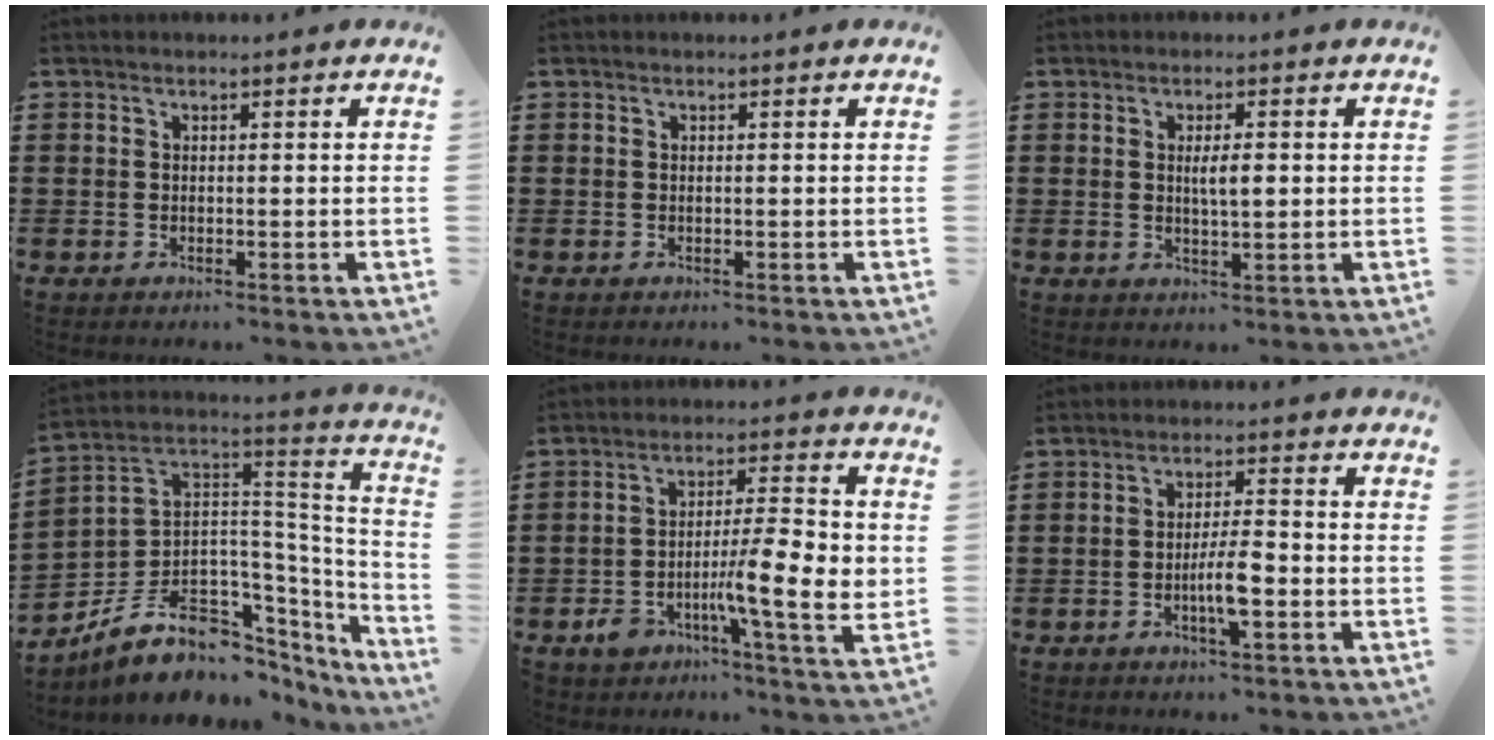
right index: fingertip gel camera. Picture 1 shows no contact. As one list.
[{"total": 0.0}, {"total": 3.3, "force": [0.4, 0.8, 3.2], "torque": [-0.061, 0.001, 0.005]}, {"total": 11.8, "force": [-6.1, 7.5, 6.8], "torque": [-0.148, 0.003, -0.097]}, {"total": 11.9, "force": [-2.6, 3.8, 11.0], "torque": [-0.177, -0.003, -0.043]}, {"total": 5.6, "force": [-1.7, 1.2, 5.1], "torque": [-0.100, -0.001, -0.035]}]